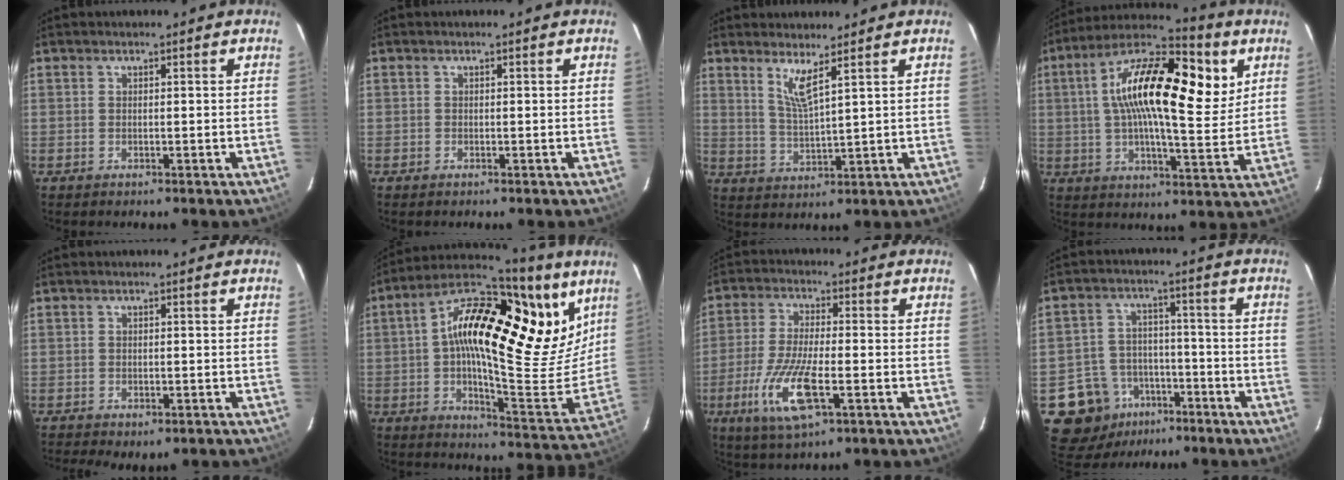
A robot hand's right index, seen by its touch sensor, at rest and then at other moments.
{"total": 0.0}
{"total": 4.7, "force": [3.2, -0.2, 3.5], "torque": [-0.070, -0.010, 0.062]}
{"total": 21.6, "force": [6.8, 7.8, 18.9], "torque": [-0.329, 0.030, 0.090]}
{"total": 5.7, "force": [-3.9, 2.8, 3.1], "torque": [-0.073, -0.017, -0.050]}
{"total": 28.9, "force": [11.2, 11.6, 24.0], "torque": [-0.369, 0.007, 0.161]}
{"total": 12.1, "force": [-4.4, 3.2, 10.8], "torque": [-0.230, -0.018, -0.084]}
{"total": 11.8, "force": [-6.4, 9.5, 2.9], "torque": [-0.089, 0.027, -0.085]}